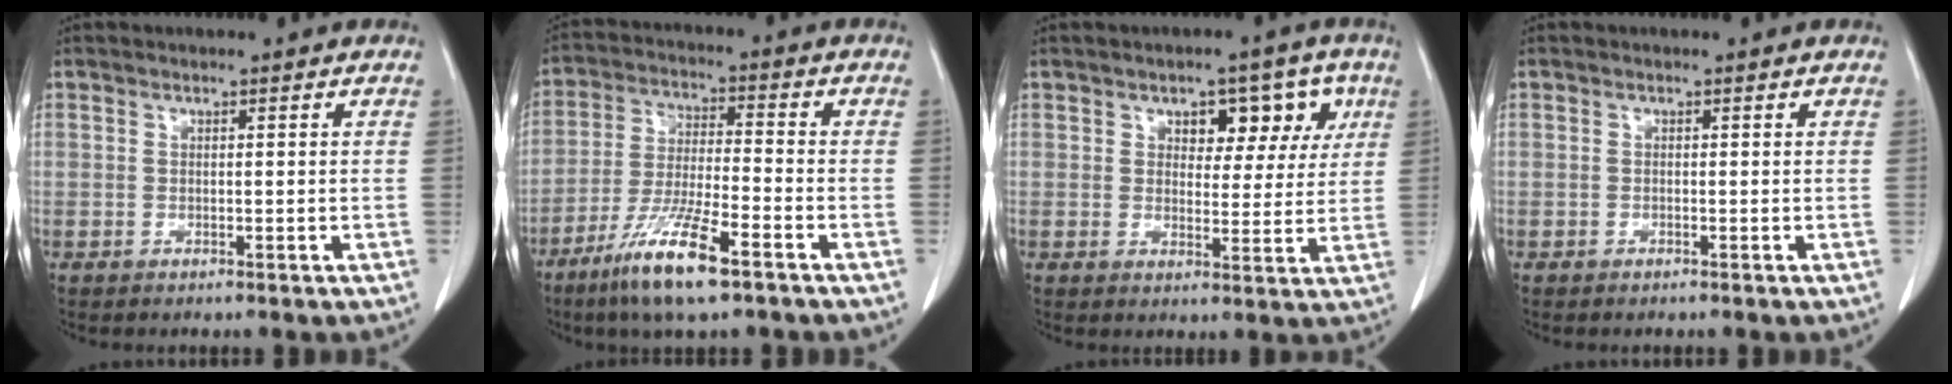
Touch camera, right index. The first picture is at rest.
{"total": 11.8, "force": [-7.3, 1.3, 9.1], "torque": [-0.182, -0.028, -0.133]}
{"total": 7.0, "force": [3.1, 4.1, 4.7], "torque": [-0.044, 0.020, 0.040]}
{"total": 0.0}